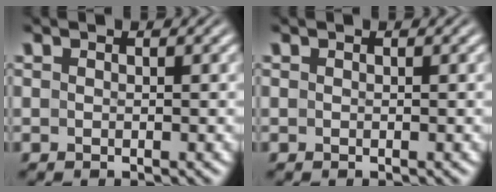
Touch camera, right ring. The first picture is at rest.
{"total": 0.0}